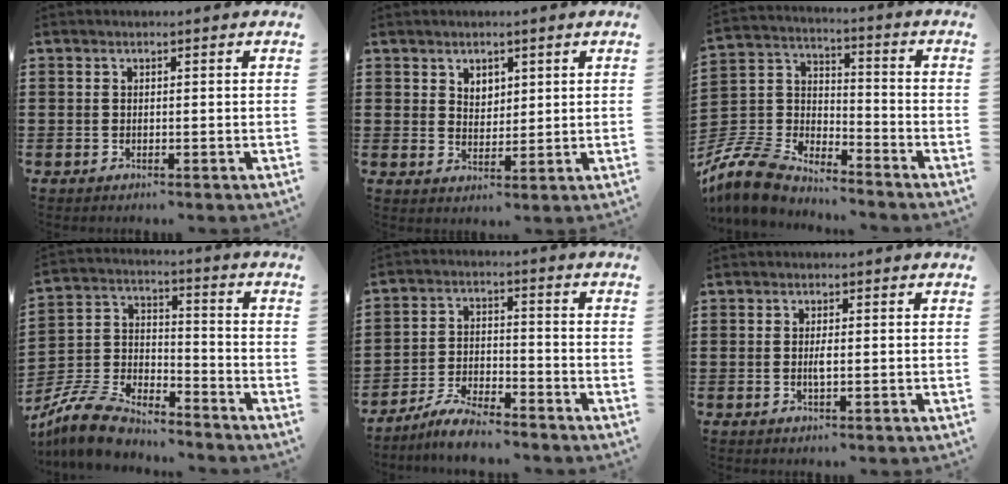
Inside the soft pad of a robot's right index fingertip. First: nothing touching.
{"total": 2.6, "force": [1.9, 1.8, 0.3], "torque": [-0.013, 0.007, 0.036]}
{"total": 8.4, "force": [-7.8, 2.5, 1.8], "torque": [-0.083, -0.002, -0.166]}
{"total": 9.4, "force": [-8.6, 2.2, 3.0], "torque": [-0.076, 0.017, -0.172]}
{"total": 5.4, "force": [-5.0, 0.8, 1.8], "torque": [-0.044, 0.004, -0.098]}
{"total": 1.6, "force": [-0.1, 0.4, 1.6], "torque": [-0.039, -0.003, -0.005]}